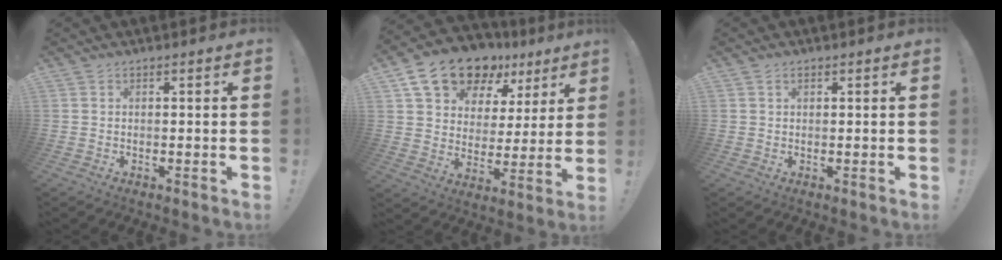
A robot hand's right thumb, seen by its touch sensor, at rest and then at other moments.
{"total": 17.1, "force": [12.1, 9.3, 7.5], "torque": [-0.123, -0.076, 0.223]}
{"total": 0.9, "force": [0.6, 0.6, 0.4], "torque": [-0.004, 0.000, 0.011]}